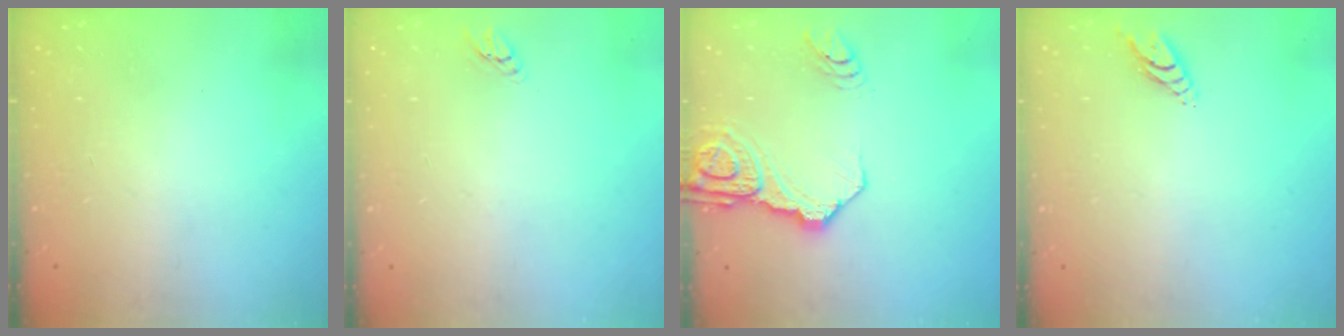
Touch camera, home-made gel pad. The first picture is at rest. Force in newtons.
{"total": 2.7, "press": 2.7, "slide": 0.1}
{"total": 13.5, "press": 13.4, "slide": 1.4}
{"total": 4.7, "press": 4.7, "slide": 0.6}